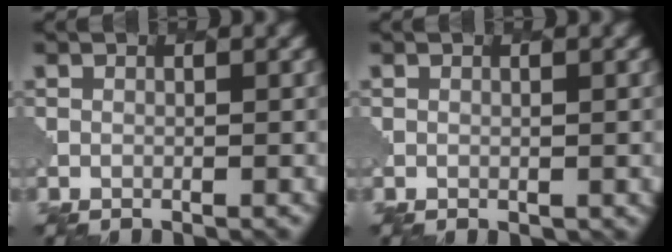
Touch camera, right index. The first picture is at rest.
{"total": 0.6, "force": [0.2, 0.5, 0.4], "torque": [-0.006, -0.002, 0.004]}